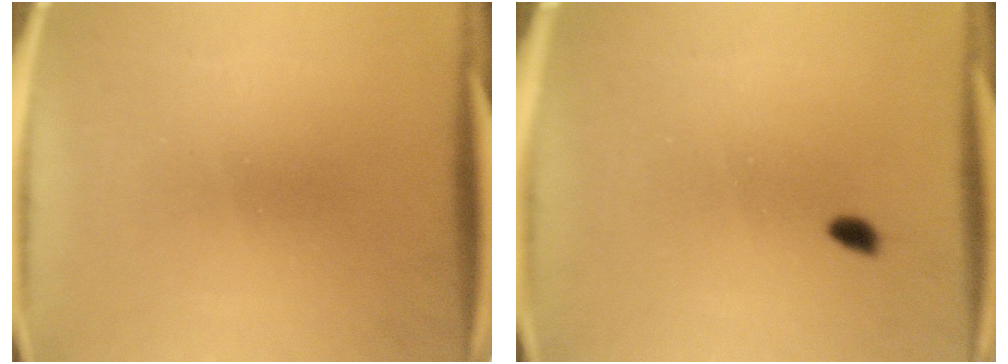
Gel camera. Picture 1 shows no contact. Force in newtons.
{"total": 1.5}